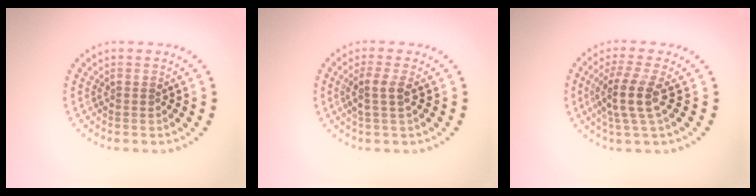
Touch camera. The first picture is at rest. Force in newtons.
{"total": 2.1, "press": 1.7, "slide": 1.2}
{"total": 3.6, "press": 2.8, "slide": 2.4}